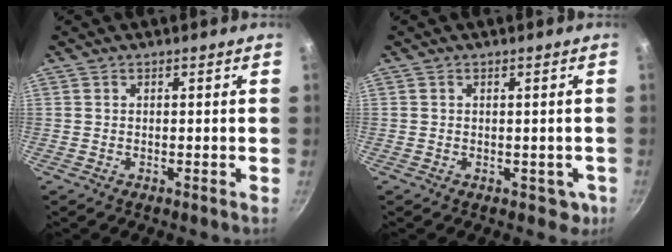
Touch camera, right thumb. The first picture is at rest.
{"total": 3.1, "force": [-0.6, 2.5, 1.7], "torque": [-0.008, 0.011, 0.003]}